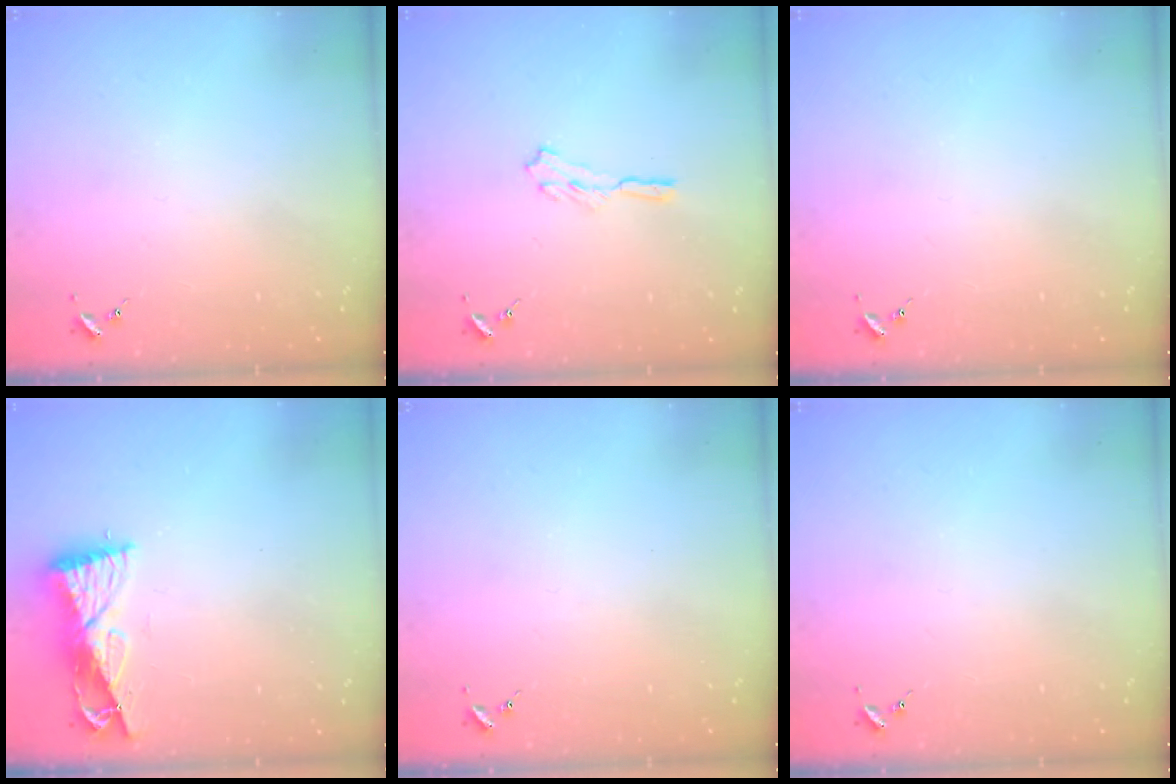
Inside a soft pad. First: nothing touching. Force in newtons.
{"total": 3.9, "press": 3.8, "slide": 0.4}
{"total": 0.0}
{"total": 9.2, "press": 9.2, "slide": 1.1}
{"total": 0.0}
{"total": 0.0}